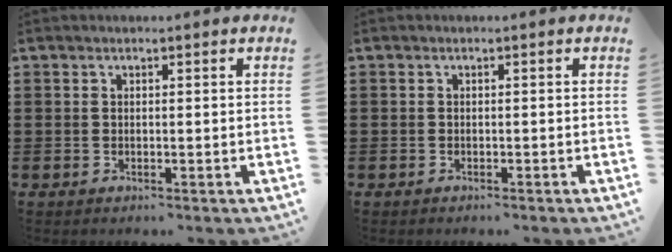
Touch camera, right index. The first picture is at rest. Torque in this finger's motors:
{"motor_torque": [-0.87, -0.22, -0.22, -0.14]}